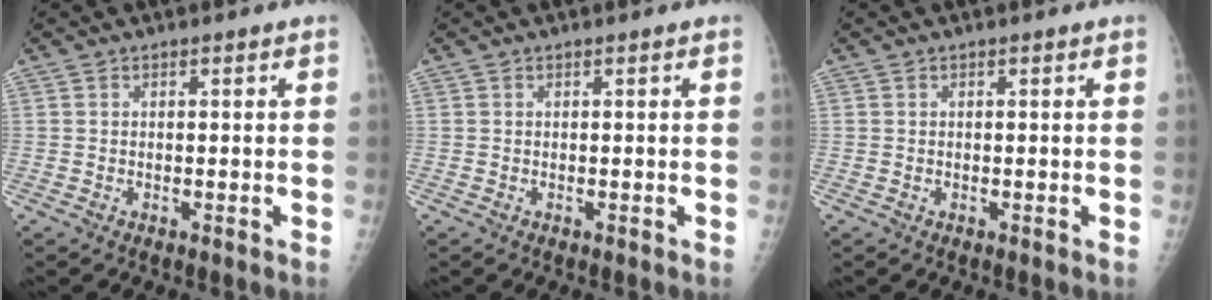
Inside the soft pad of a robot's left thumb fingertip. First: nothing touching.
{"total": 0.0}
{"total": 0.0}